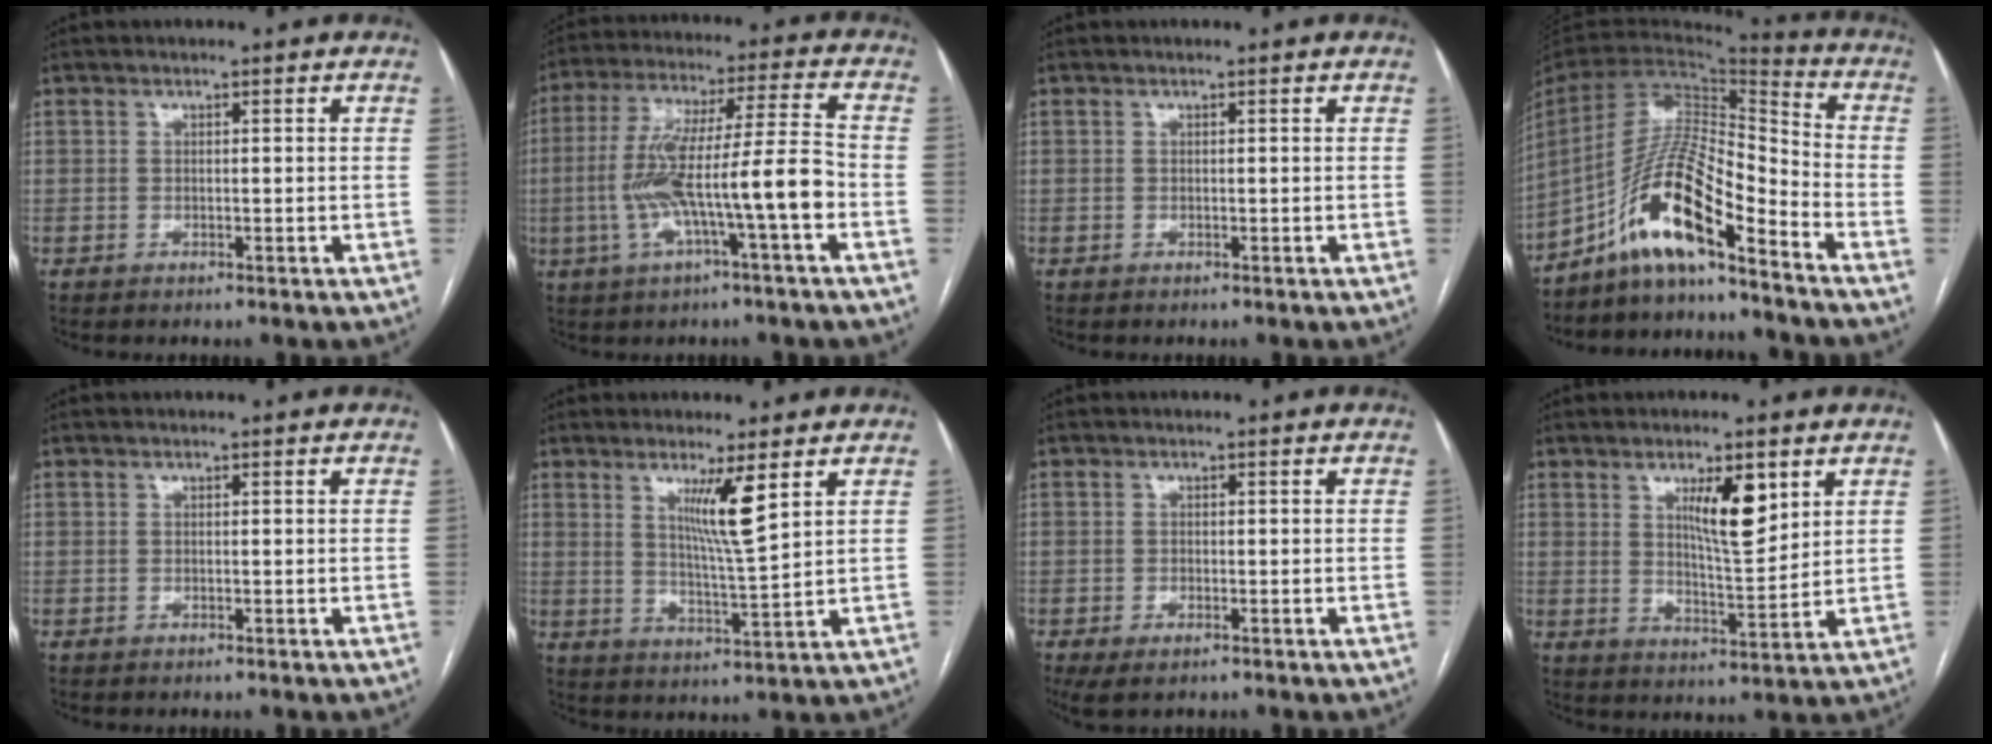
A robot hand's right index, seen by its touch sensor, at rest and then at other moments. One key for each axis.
{"total": 13.9, "fx": -3.8, "fy": 0.3, "fz": 13.4, "tx": -0.257, "ty": 0.021, "tz": -0.066}
{"total": 0.0}
{"total": 14.1, "fx": -9.8, "fy": 1.6, "fz": 10.0, "tx": -0.195, "ty": 0.016, "tz": -0.179}
{"total": 0.0}
{"total": 6.6, "fx": 3.2, "fy": -0.8, "fz": 5.8, "tx": -0.100, "ty": -0.019, "tz": 0.059}
{"total": 3.2, "fx": -1.9, "fy": 1.2, "fz": 2.2, "tx": -0.043, "ty": -0.006, "tz": -0.026}
{"total": 7.8, "fx": 3.6, "fy": 1.6, "fz": 6.7, "tx": -0.112, "ty": -0.008, "tz": 0.063}